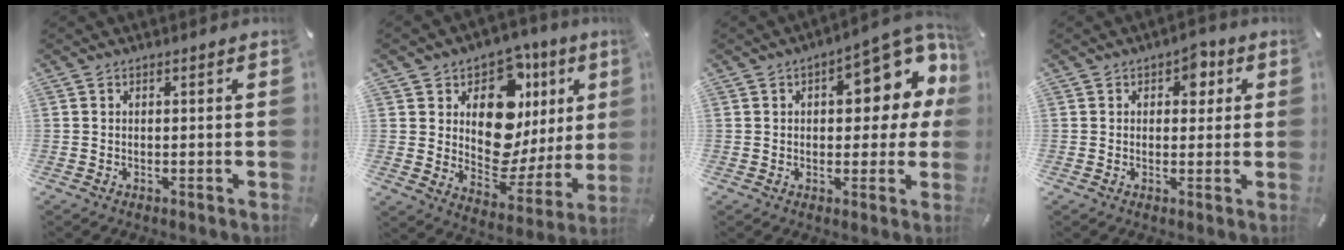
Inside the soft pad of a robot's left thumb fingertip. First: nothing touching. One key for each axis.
{"total": 14.9, "fx": 6.6, "fy": 9.9, "fz": 9.0, "tx": -0.123, "ty": -0.074, "tz": 0.113}
{"total": 14.0, "fx": 4.7, "fy": 7.0, "fz": 11.2, "tx": -0.133, "ty": -0.028, "tz": 0.075}
{"total": 3.6, "fx": 0.9, "fy": 2.3, "fz": 2.6, "tx": -0.016, "ty": -0.006, "tz": 0.004}